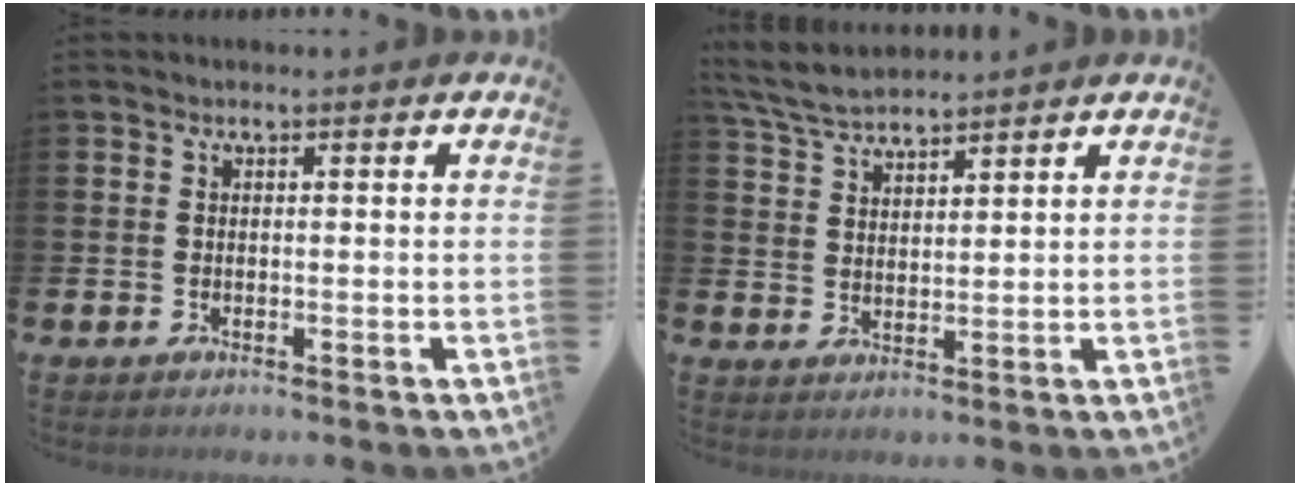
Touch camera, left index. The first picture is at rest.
{"total": 5.0, "force": [4.8, 0.6, 1.2], "torque": [-0.036, -0.020, 0.088]}